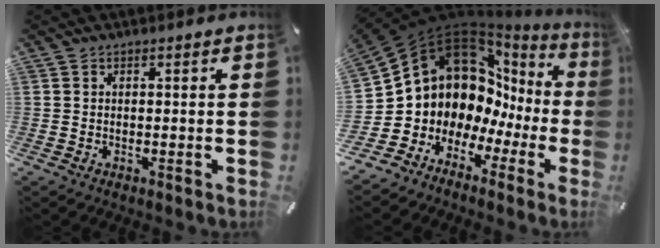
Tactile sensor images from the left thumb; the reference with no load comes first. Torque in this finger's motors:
{"motor_torque": [0.63, 3.08, 2.48, 0.29, 0.24]}